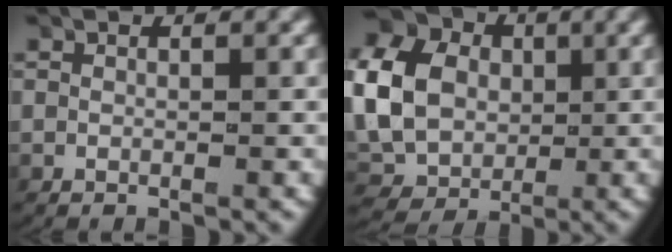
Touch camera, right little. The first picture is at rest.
{"total": 12.0, "force": [1.3, 10.4, 5.9], "torque": [-0.140, -0.013, 0.018]}